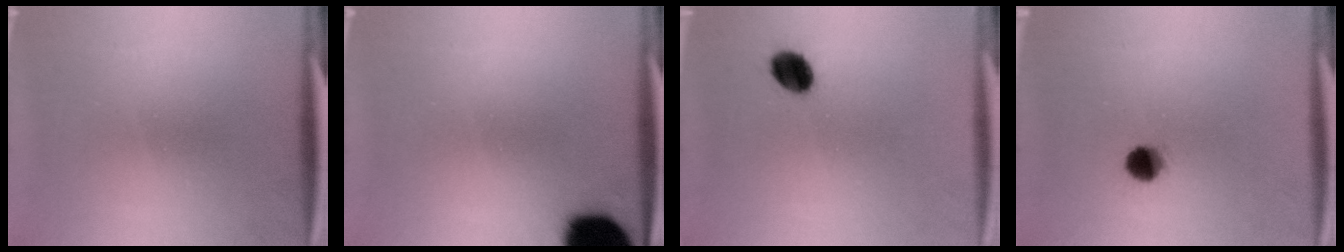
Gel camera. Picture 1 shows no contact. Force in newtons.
{"total": 17.2}
{"total": 6.5}
{"total": 4.8}